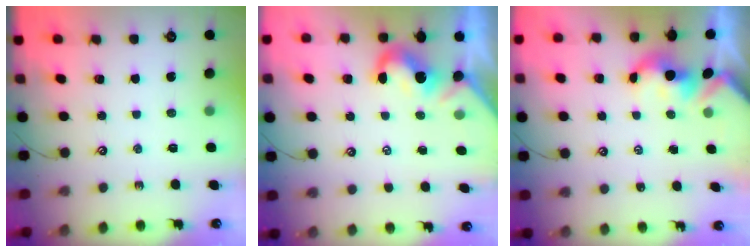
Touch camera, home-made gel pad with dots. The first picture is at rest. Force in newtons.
{"total": 1.6, "press": 1.3, "slide": 0.8}
{"total": 2.0, "press": 2.0, "slide": 0.2}